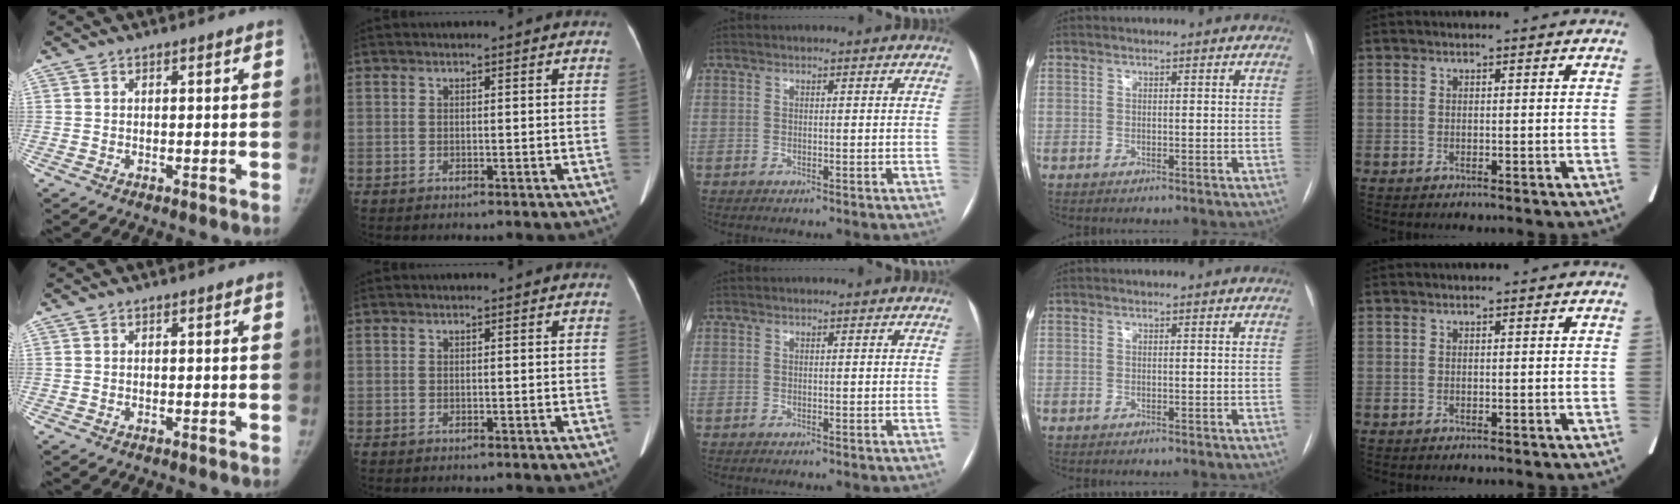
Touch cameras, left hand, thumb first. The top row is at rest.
{}